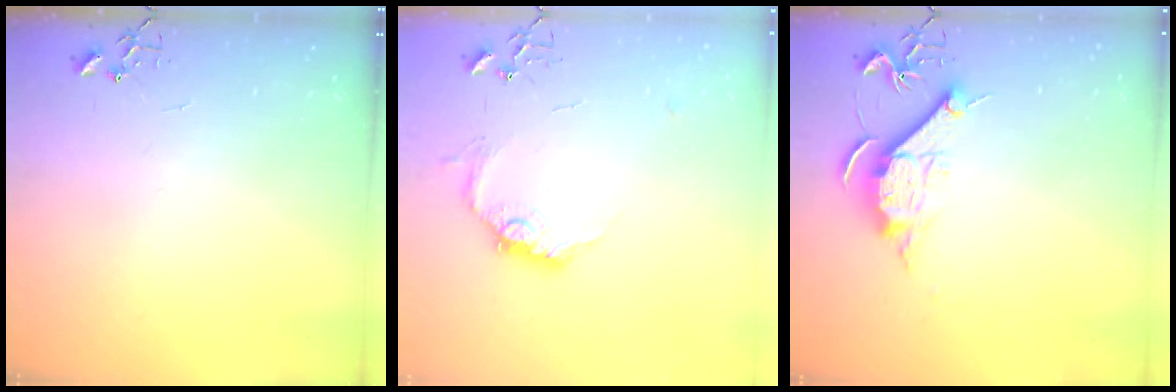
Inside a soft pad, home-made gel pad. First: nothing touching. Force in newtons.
{"total": 11.2, "press": 11.2, "slide": 0.3}
{"total": 11.2, "press": 11.2, "slide": 0.1}